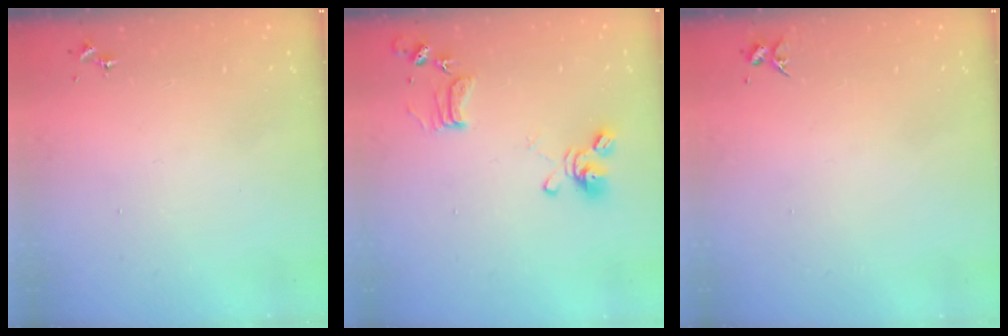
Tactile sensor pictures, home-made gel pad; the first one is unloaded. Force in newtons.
{"total": 11.9, "press": 11.8, "slide": 1.3}
{"total": 3.3, "press": 3.3, "slide": 0.4}